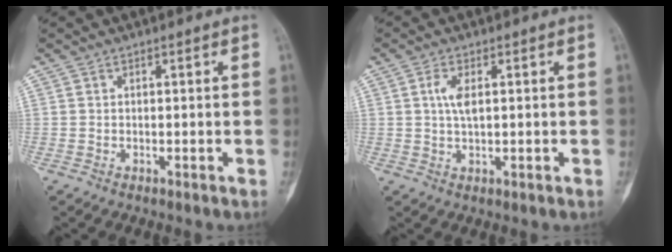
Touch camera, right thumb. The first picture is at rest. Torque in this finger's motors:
{"motor_torque": [0.45, 0.48, 0.35, -0.36, 0.13]}